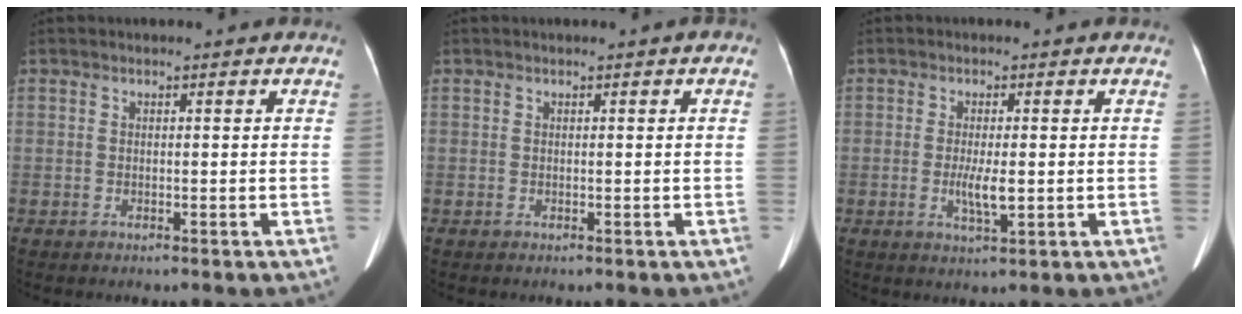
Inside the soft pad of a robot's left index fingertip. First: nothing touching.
{"total": 0.7, "force": [0.2, 0.2, 0.6], "torque": [-0.007, 0.003, 0.001]}
{"total": 3.6, "force": [-0.5, 0.7, 3.5], "torque": [-0.070, -0.006, -0.006]}